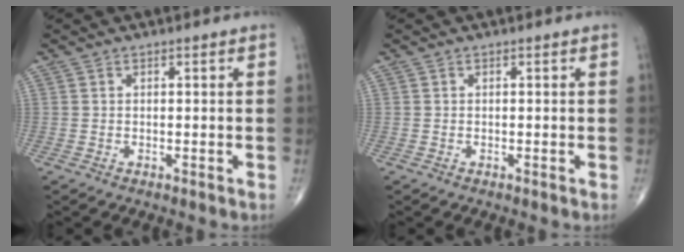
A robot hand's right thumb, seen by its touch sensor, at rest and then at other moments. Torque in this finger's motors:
{"motor_torque": [0.90, 0.65, 0.08, 0.16, 0.02]}